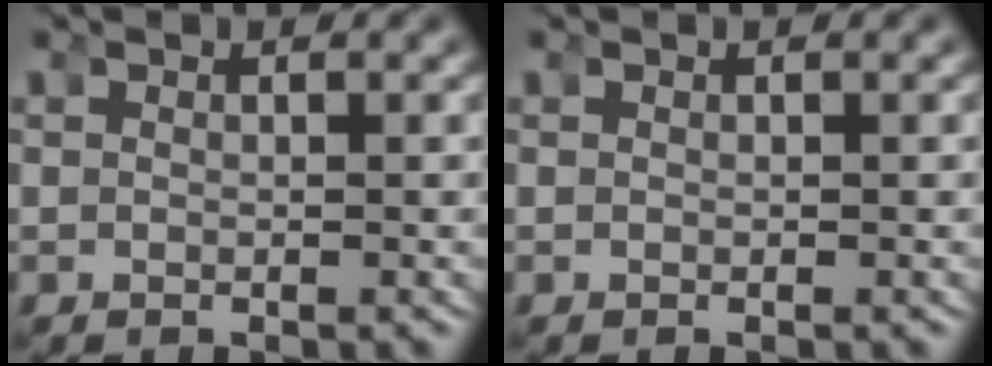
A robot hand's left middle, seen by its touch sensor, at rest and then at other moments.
{"total": 0.0}